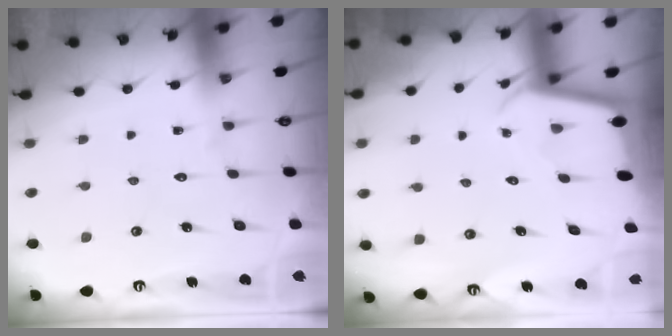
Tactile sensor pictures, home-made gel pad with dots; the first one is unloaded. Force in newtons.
{"total": 2.2, "press": 2.2, "slide": 0.1}